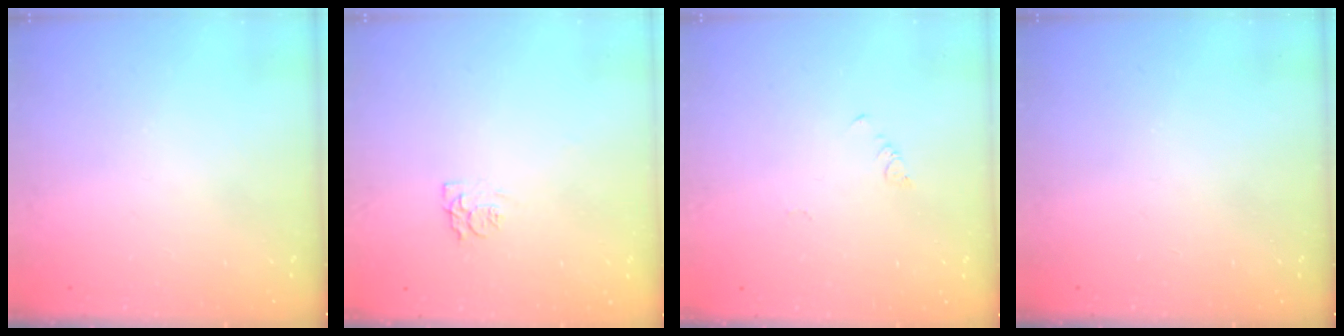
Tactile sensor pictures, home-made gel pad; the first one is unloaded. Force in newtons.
{"total": 5.0, "press": 4.9, "slide": 0.5}
{"total": 1.9, "press": 1.9, "slide": 0.4}
{"total": 0.0}